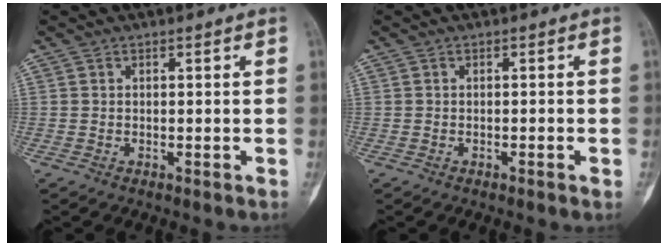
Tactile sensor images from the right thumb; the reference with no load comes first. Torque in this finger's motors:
{"motor_torque": [-0.22, -0.19, -0.23, -0.10, -0.09]}